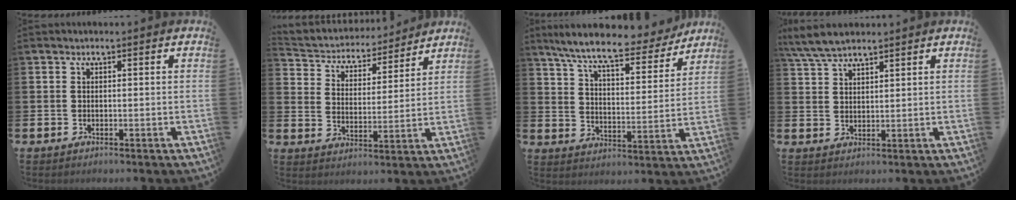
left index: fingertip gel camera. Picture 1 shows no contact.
{"total": 4.4, "force": [4.1, 1.7, -0.1], "torque": [-0.032, -0.037, 0.066]}
{"total": 9.2, "force": [8.1, 1.5, 4.0], "torque": [-0.108, -0.045, 0.138]}
{"total": 5.5, "force": [5.0, 1.1, 2.0], "torque": [-0.060, -0.008, 0.095]}